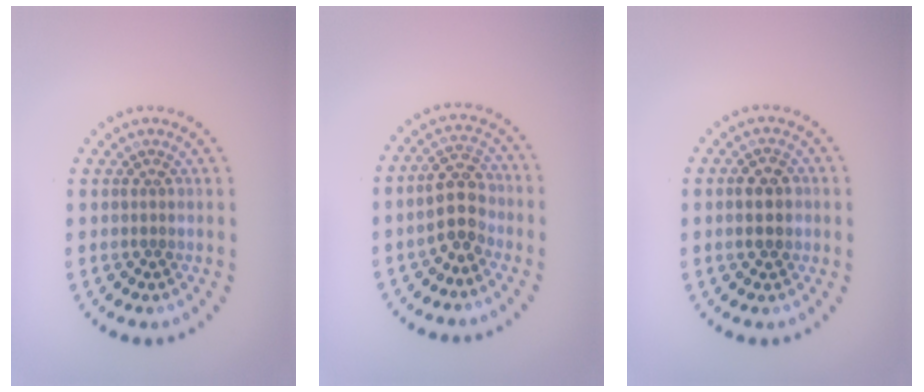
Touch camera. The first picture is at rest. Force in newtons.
{"total": 3.5, "press": 3.4, "slide": 1.0}
{"total": 2.5, "press": 2.5, "slide": 0.1}